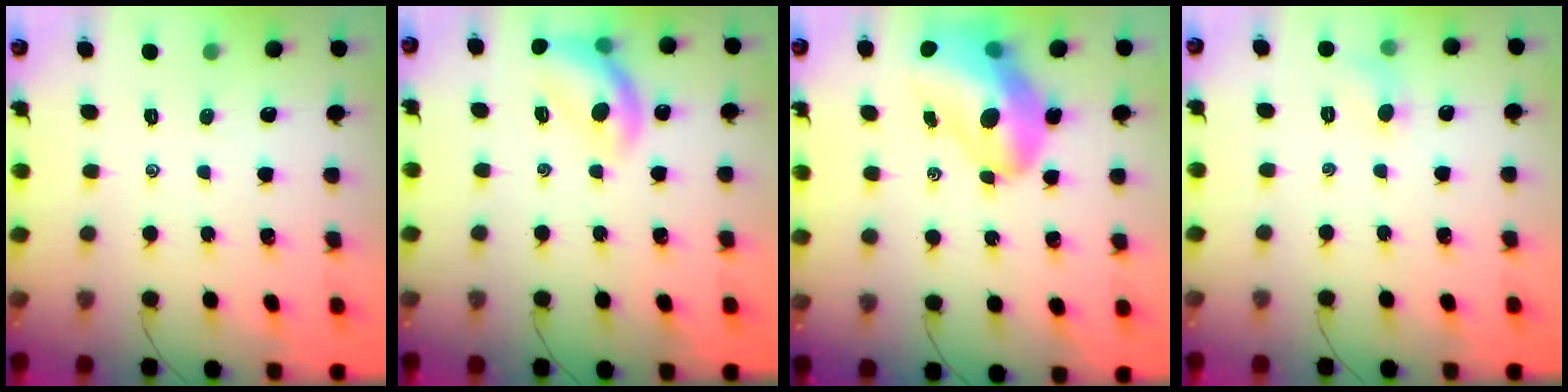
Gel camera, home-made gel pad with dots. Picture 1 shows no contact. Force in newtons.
{"total": 12.9, "press": 12.8, "slide": 1.7}
{"total": 19.2, "press": 18.4, "slide": 5.3}
{"total": 5.5, "press": 5.2, "slide": 1.7}